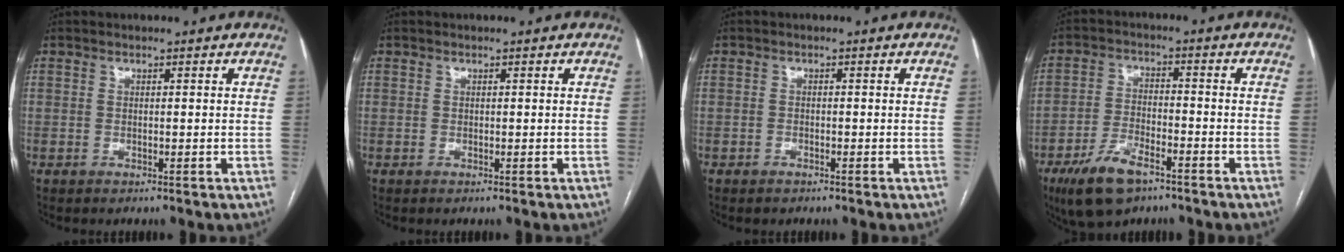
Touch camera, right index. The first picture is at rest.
{"total": 0.0}
{"total": 0.7, "force": [-0.6, 0.4, 0.1], "torque": [-0.010, -0.001, -0.008]}
{"total": 9.1, "force": [-5.8, 3.4, 6.0], "torque": [-0.131, -0.013, -0.102]}